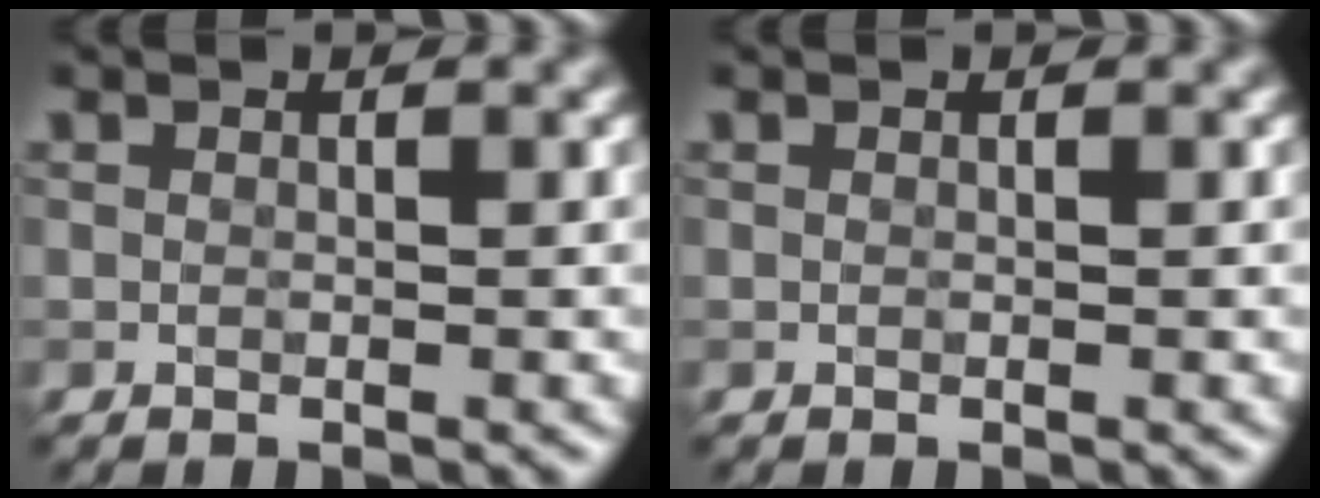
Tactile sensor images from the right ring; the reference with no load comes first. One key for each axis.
{"total": 0.0}